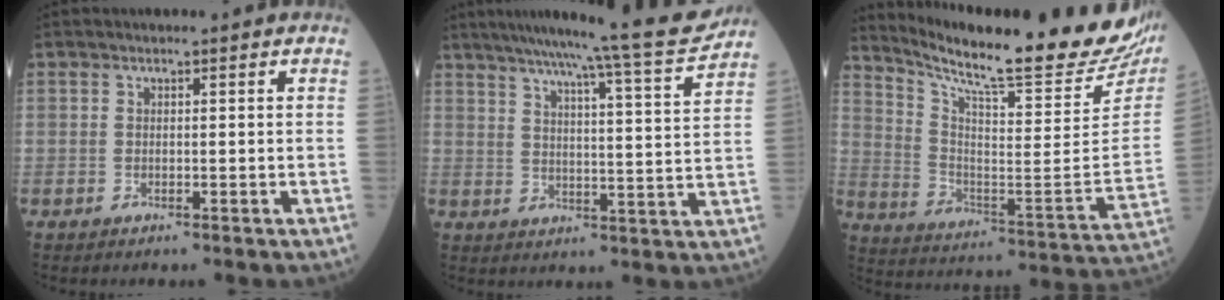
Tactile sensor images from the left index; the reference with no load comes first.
{"total": 16.7, "force": [14.8, -1.3, 7.5], "torque": [-0.117, -0.035, 0.195]}
{"total": 27.8, "force": [23.8, 1.4, 14.2], "torque": [-0.241, -0.090, 0.331]}